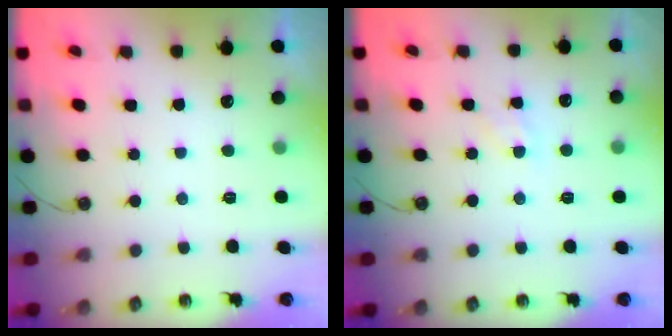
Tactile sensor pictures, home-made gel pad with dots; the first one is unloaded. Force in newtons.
{"total": 6.0, "press": 5.9, "slide": 0.5}